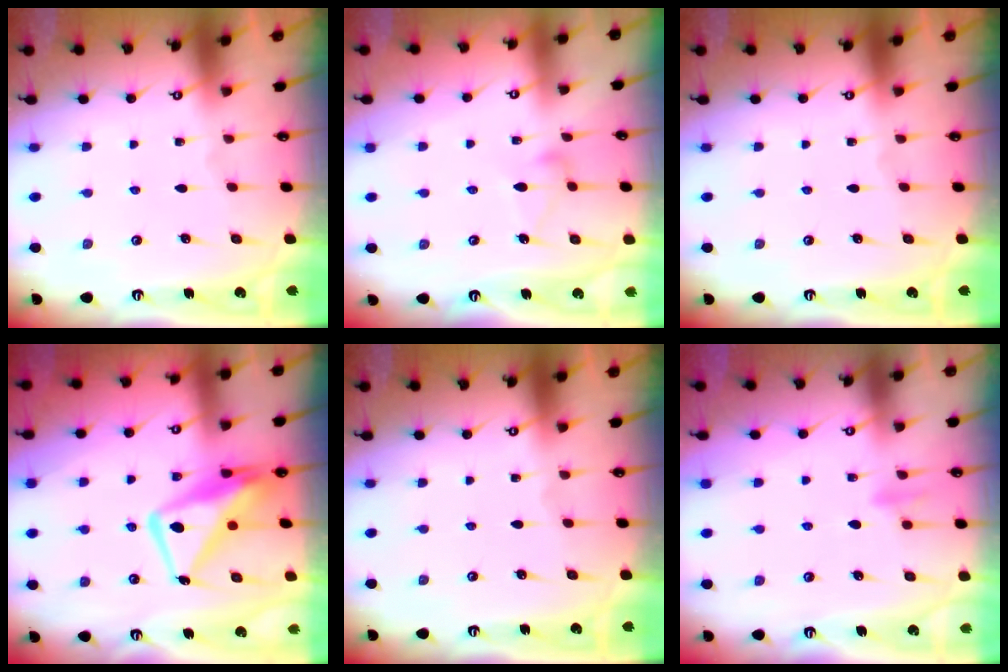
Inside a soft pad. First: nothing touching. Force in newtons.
{"total": 5.6, "press": 5.6, "slide": 0.3}
{"total": 0.0}
{"total": 14.0, "press": 13.9, "slide": 1.6}
{"total": 0.0}
{"total": 8.7, "press": 8.6, "slide": 1.3}